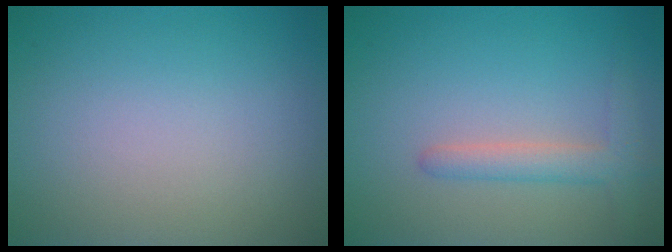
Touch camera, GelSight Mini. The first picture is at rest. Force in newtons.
{"total": 2.4, "press": 2.4, "slide": 0.3}